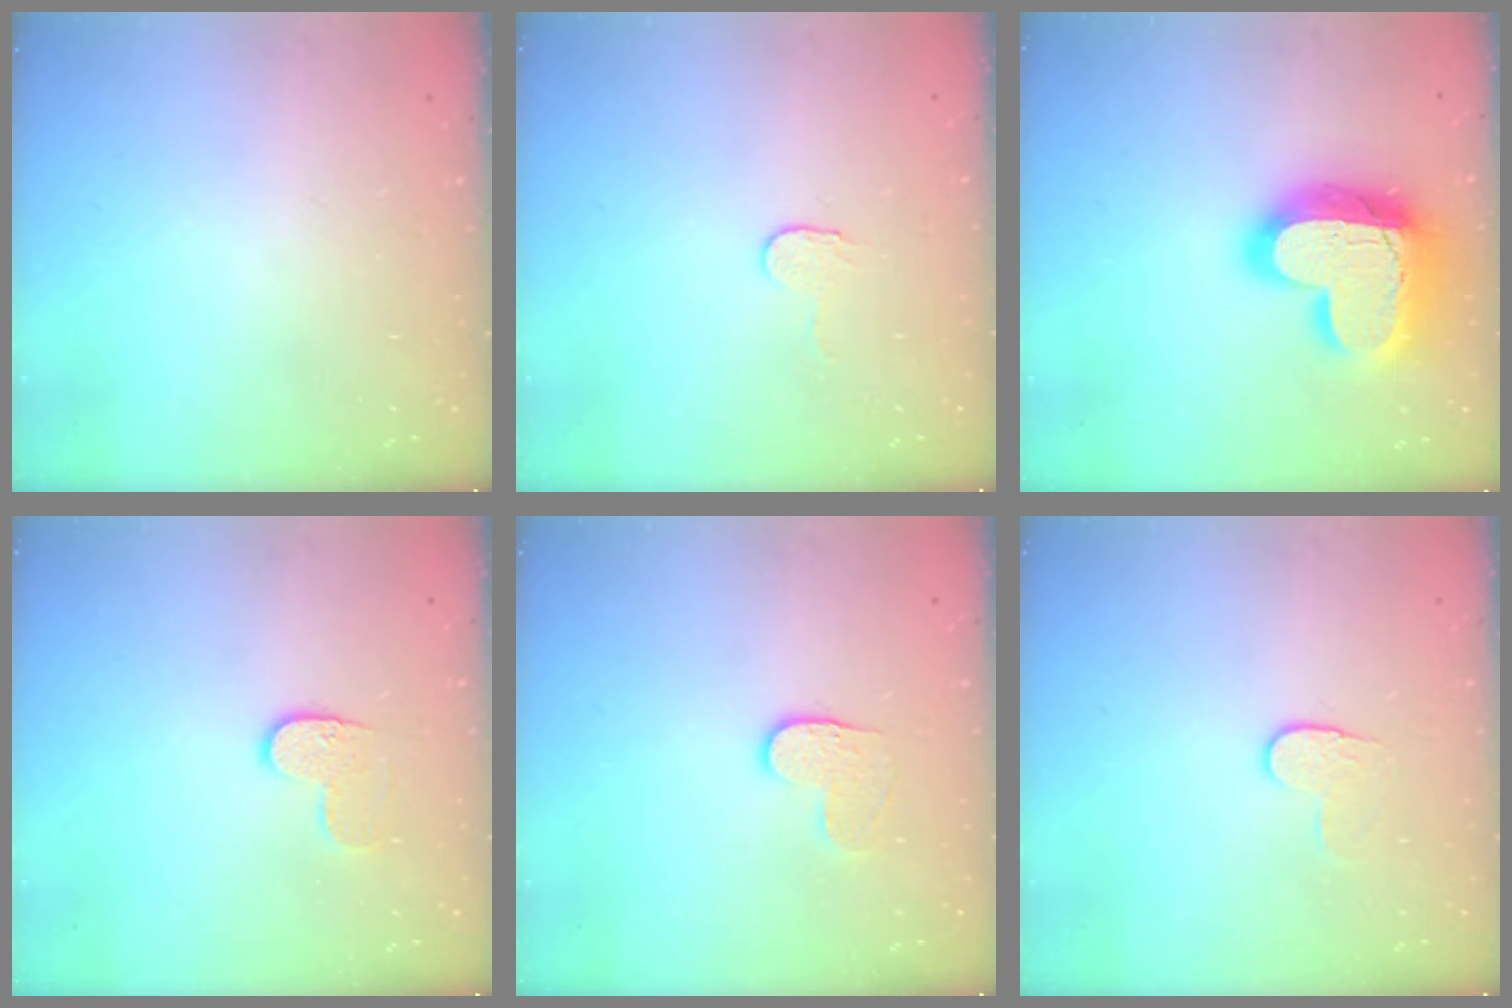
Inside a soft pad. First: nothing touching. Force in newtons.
{"total": 2.9, "press": 2.9, "slide": 0.3}
{"total": 23.6, "press": 23.5, "slide": 2.0}
{"total": 6.2, "press": 6.2, "slide": 0.3}
{"total": 4.0, "press": 3.9, "slide": 0.4}
{"total": 5.3, "press": 5.3, "slide": 0.5}